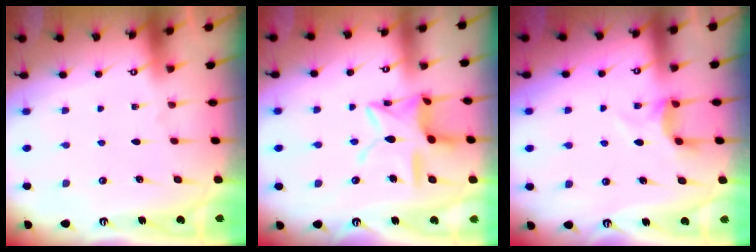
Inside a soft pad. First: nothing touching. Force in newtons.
{"total": 13.8, "press": 13.8, "slide": 1.0}
{"total": 4.2, "press": 4.0, "slide": 1.5}